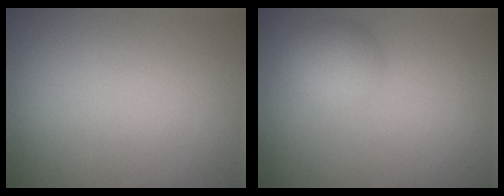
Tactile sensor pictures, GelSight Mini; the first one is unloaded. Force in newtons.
{"total": 2.6, "press": 2.6, "slide": 0.0}